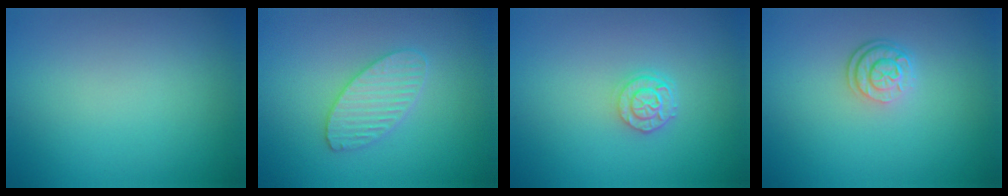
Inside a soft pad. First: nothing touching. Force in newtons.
{"total": 3.0, "press": 3.0, "slide": 0.2}
{"total": 2.3, "press": 1.9, "slide": 1.4}
{"total": 2.6, "press": 1.9, "slide": 1.7}